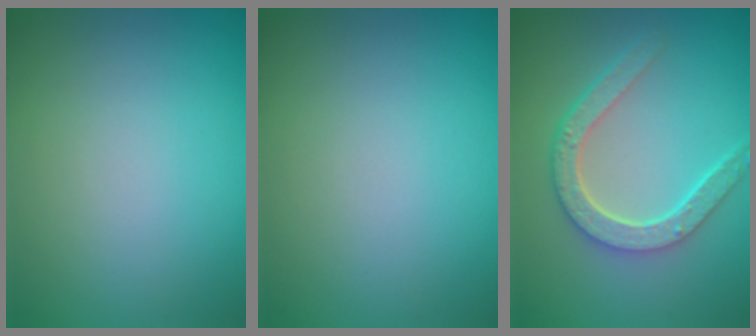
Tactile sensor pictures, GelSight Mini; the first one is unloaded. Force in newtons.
{"total": 0.0}
{"total": 4.5, "press": 3.5, "slide": 2.8}